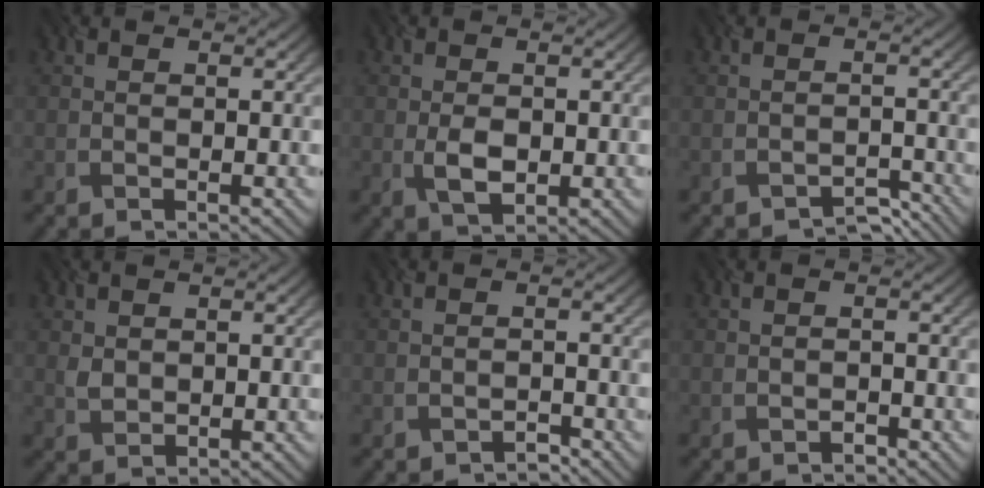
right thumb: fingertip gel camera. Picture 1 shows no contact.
{"total": 2.9, "force": [-0.8, 1.8, 2.1], "torque": [-0.056, -0.005, -0.008]}
{"total": 3.0, "force": [-2.9, 0.5, -0.1], "torque": [0.003, 0.002, -0.040]}
{"total": 1.5, "force": [0.6, 1.3, 0.5], "torque": [-0.025, 0.006, 0.017]}
{"total": 1.9, "force": [-1.7, 0.0, -0.7], "torque": [0.011, 0.002, -0.030]}
{"total": 1.4, "force": [-1.1, 0.0, -0.7], "torque": [0.010, 0.000, -0.019]}